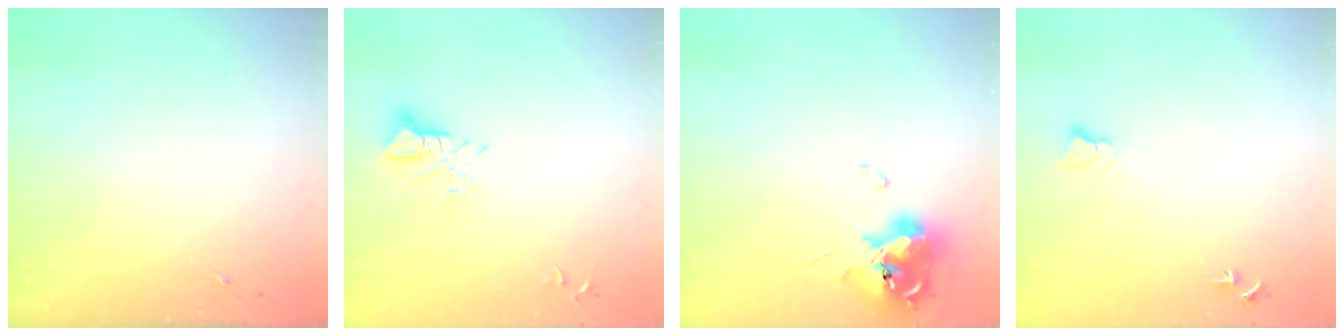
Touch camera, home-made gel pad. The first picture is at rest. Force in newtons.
{"total": 6.0, "press": 6.0, "slide": 0.2}
{"total": 12.4, "press": 12.2, "slide": 1.6}
{"total": 5.1, "press": 5.1, "slide": 0.6}